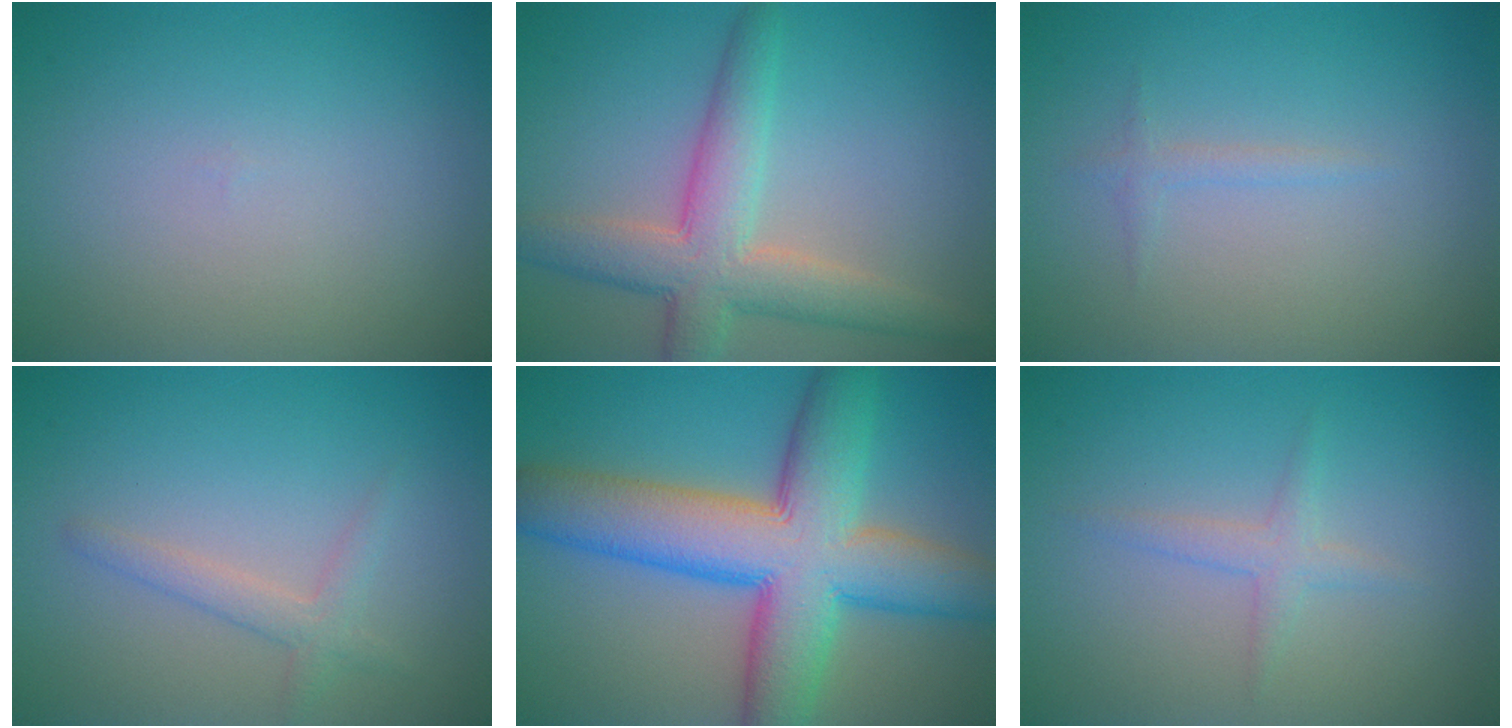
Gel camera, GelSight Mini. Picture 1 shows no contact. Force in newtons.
{"total": 5.9, "press": 5.9, "slide": 0.4}
{"total": 0.8, "press": 0.8, "slide": 0.0}
{"total": 1.9, "press": 1.9, "slide": 0.1}
{"total": 11.9, "press": 11.9, "slide": 0.6}
{"total": 1.6, "press": 1.6, "slide": 0.0}